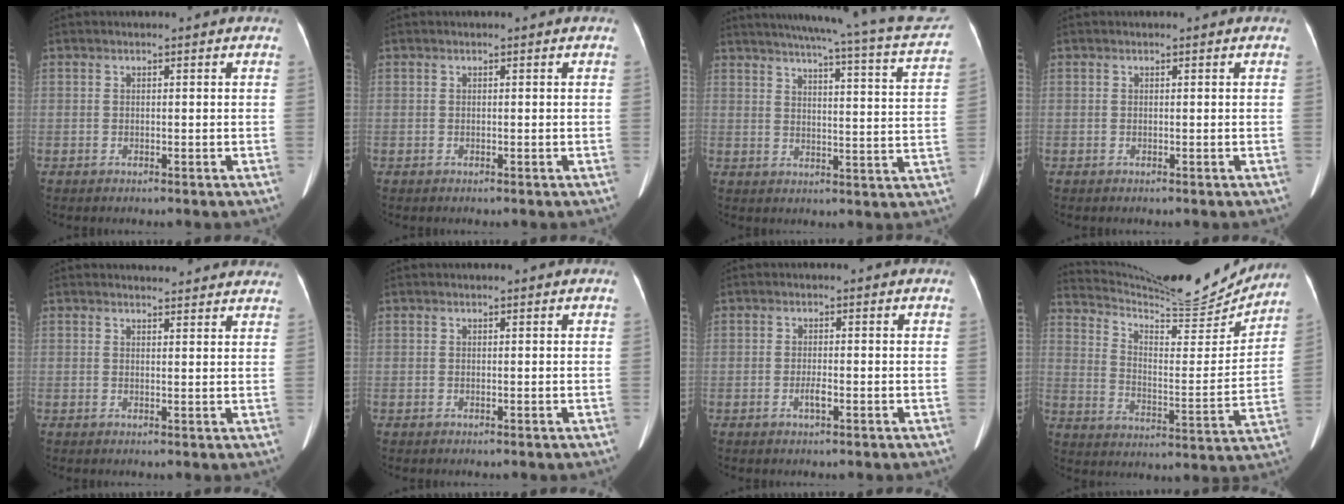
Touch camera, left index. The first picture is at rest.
{"total": 0.0}
{"total": 24.7, "force": [21.9, 0.8, 11.5], "torque": [-0.164, -0.044, 0.254]}
{"total": 0.0}
{"total": 8.5, "force": [8.1, 1.6, 1.9], "torque": [-0.012, 0.007, 0.076]}
{"total": 0.0}
{"total": 1.5, "force": [-0.7, 0.2, 1.3], "torque": [-0.029, -0.002, -0.013]}
{"total": 20.3, "force": [19.3, 1.7, 6.2], "torque": [-0.116, -0.041, 0.279]}